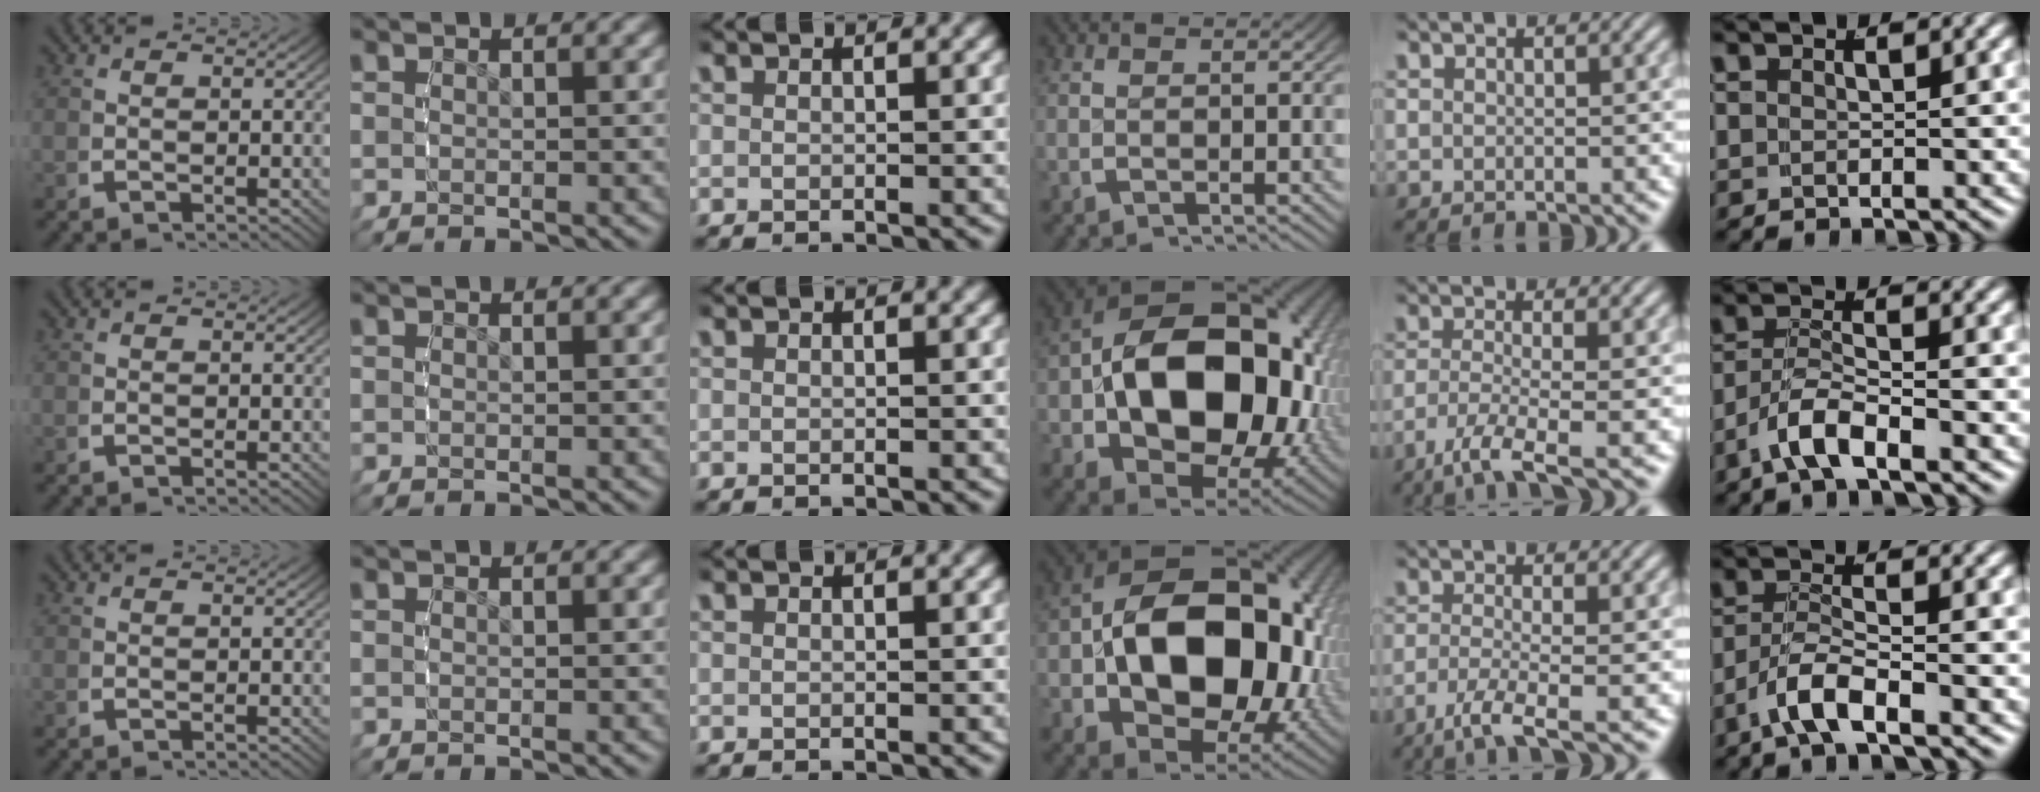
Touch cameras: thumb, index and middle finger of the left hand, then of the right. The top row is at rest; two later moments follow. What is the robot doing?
{"motion": "grasp_and_lifting", "object": "bowl"}